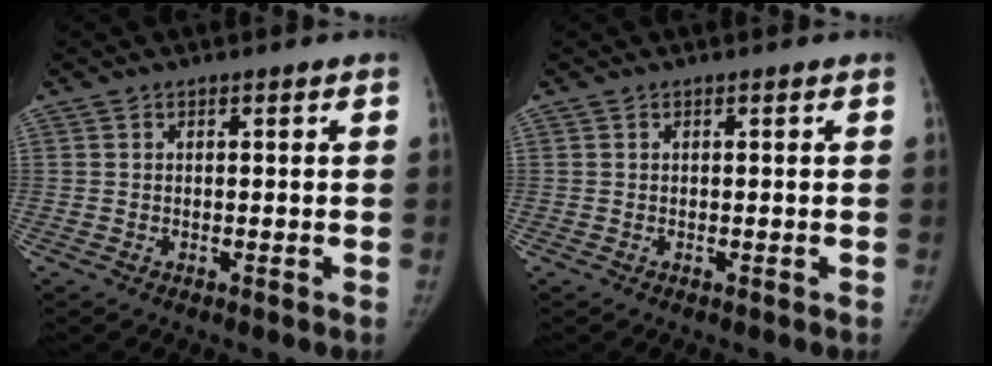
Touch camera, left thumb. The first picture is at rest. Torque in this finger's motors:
{"motor_torque": [0.00, 0.00, 0.02, -0.02, 0.00]}